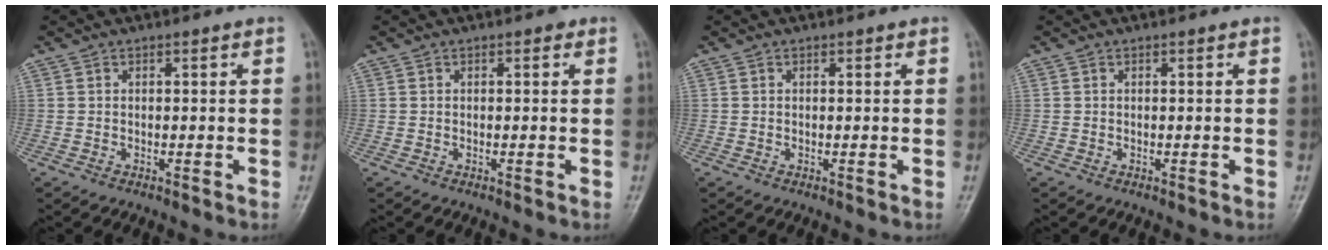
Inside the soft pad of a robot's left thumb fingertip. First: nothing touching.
{"total": 0.7, "force": [0.3, 0.5, 0.4], "torque": [0.002, 0.002, -0.003]}
{"total": 0.0}
{"total": 0.0}